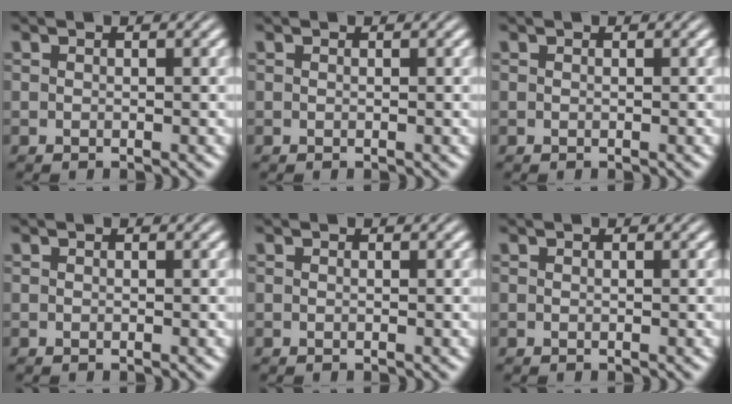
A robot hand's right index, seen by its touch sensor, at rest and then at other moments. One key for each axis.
{"total": 0.0}
{"total": 0.0}
{"total": 0.0}
{"total": 0.0}
{"total": 0.0}